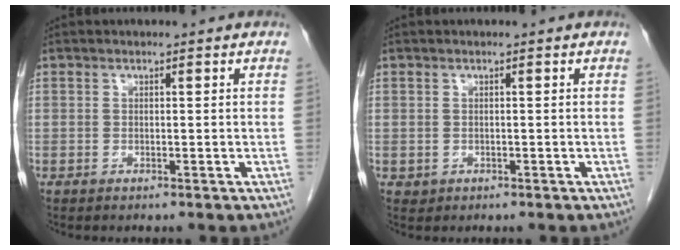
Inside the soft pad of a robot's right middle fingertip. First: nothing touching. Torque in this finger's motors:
{"motor_torque": [-0.10, -0.04, 0.01, 0.01]}